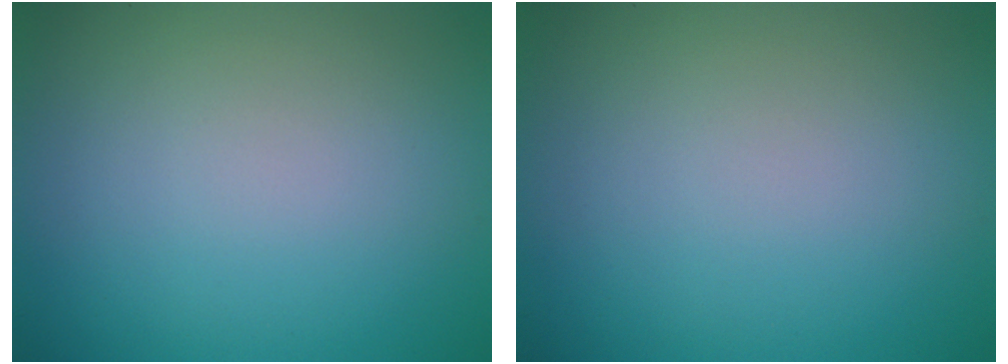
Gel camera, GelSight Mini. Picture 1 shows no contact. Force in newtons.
{"total": 0.0}